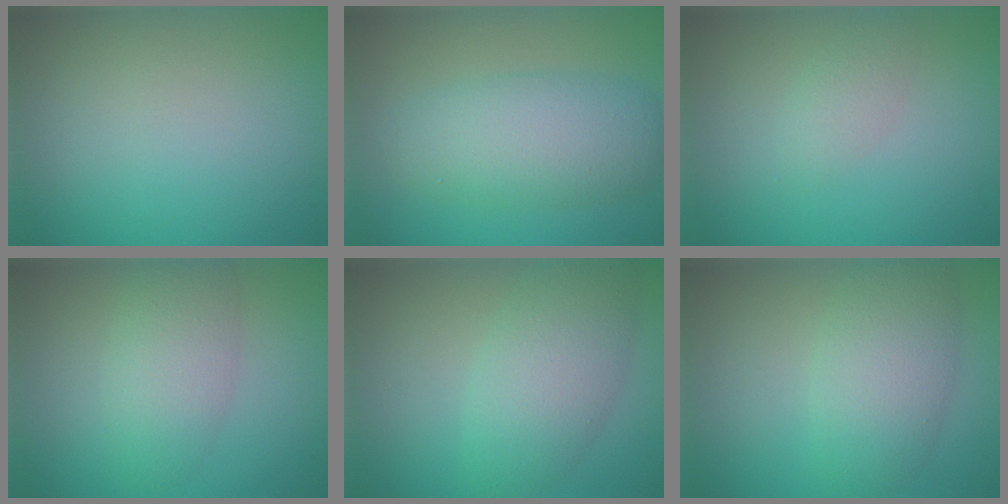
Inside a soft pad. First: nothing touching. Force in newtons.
{"total": 5.5, "press": 5.5, "slide": 0.1}
{"total": 1.4, "press": 1.4, "slide": 0.1}
{"total": 3.8, "press": 3.8, "slide": 0.1}
{"total": 5.4, "press": 5.4, "slide": 0.2}
{"total": 5.0, "press": 5.0, "slide": 0.1}